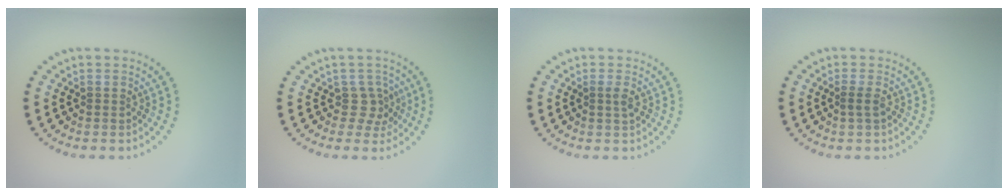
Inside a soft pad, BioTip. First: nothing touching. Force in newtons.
{"total": 2.0, "press": 1.4, "slide": 1.4}
{"total": 0.9, "press": 0.8, "slide": 0.4}
{"total": 0.7, "press": 0.4, "slide": 0.6}